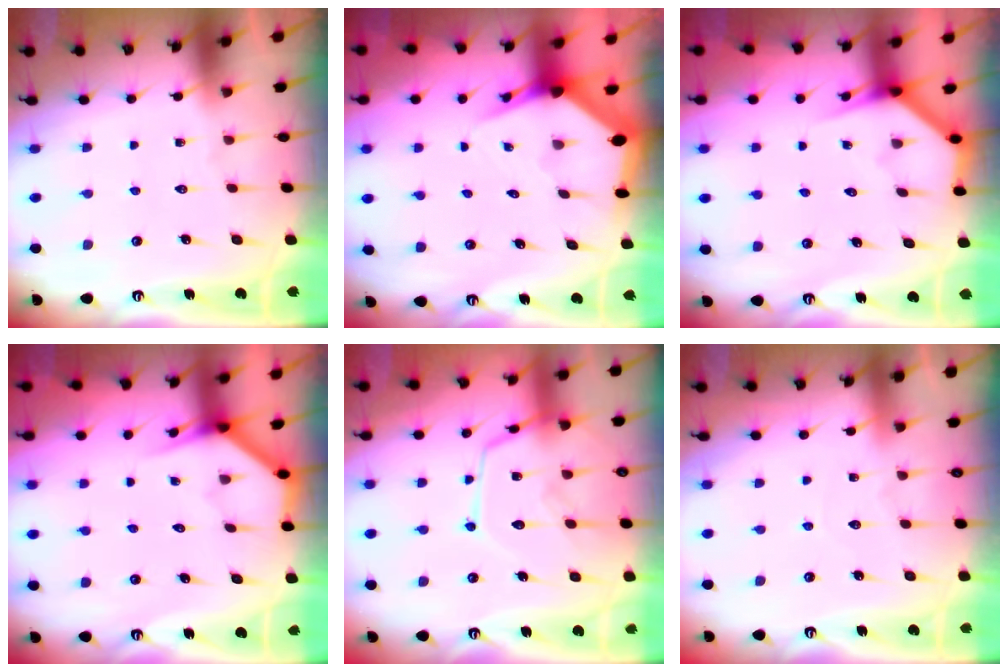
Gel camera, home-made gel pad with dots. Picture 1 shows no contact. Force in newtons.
{"total": 3.8, "press": 3.7, "slide": 0.5}
{"total": 3.8, "press": 3.8, "slide": 0.3}
{"total": 4.0, "press": 4.0, "slide": 0.4}
{"total": 14.9, "press": 14.8, "slide": 1.3}
{"total": 2.7, "press": 2.7, "slide": 0.3}